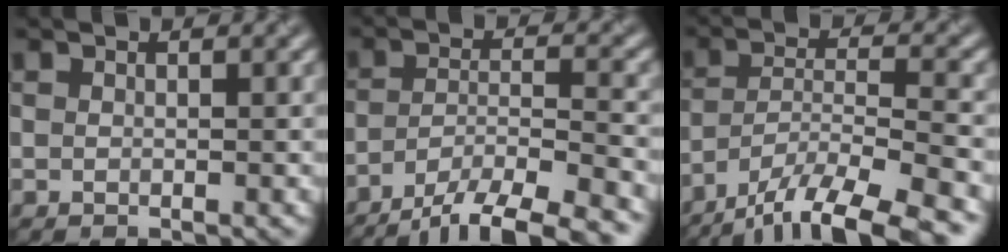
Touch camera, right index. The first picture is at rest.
{"total": 12.2, "force": [-10.0, 3.3, 6.0], "torque": [-0.093, -0.013, -0.145]}
{"total": 12.6, "force": [-10.4, 2.9, 6.4], "torque": [-0.107, -0.019, -0.162]}